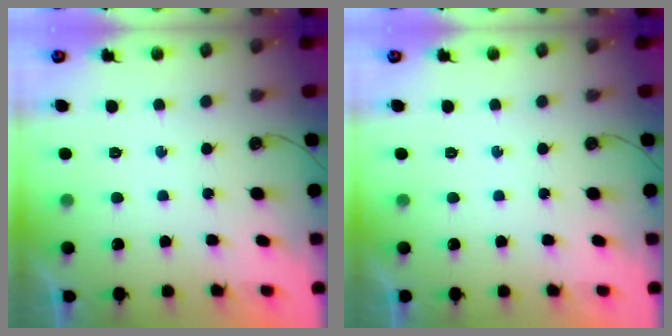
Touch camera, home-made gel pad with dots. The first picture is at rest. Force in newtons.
{"total": 0.0}